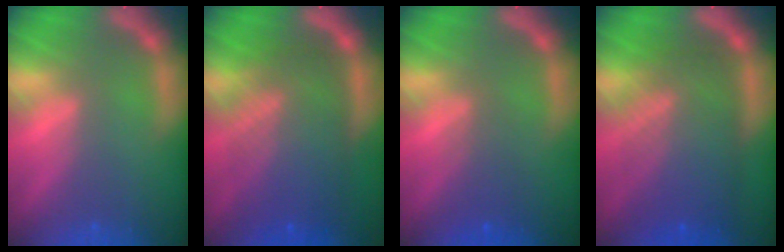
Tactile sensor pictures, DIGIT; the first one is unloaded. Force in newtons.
{"total": 10.0}
{"total": 2.5}
{"total": 9.6}